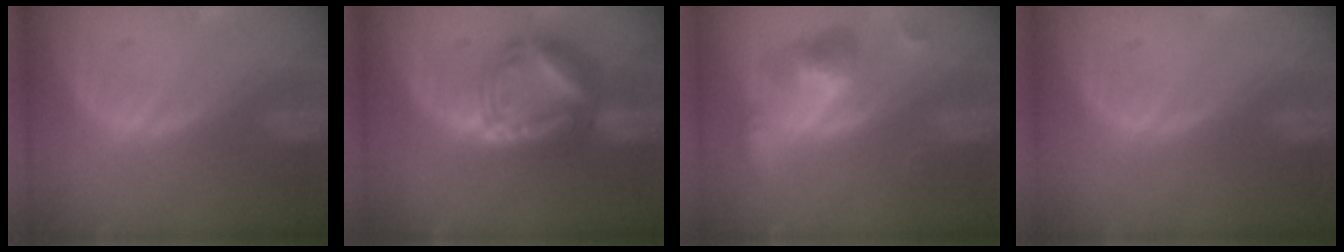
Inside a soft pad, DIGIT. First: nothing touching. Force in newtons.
{"total": 9.1, "press": 9.1, "slide": 0.9}
{"total": 6.5, "press": 6.0, "slide": 2.5}
{"total": 0.0}